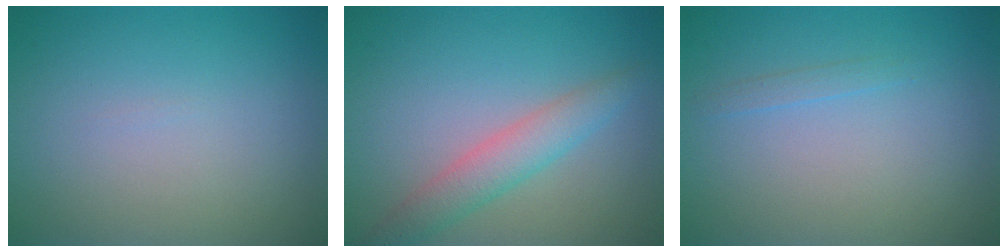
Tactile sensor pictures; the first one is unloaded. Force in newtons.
{"total": 2.4, "press": 2.4, "slide": 0.2}
{"total": 0.7, "press": 0.7, "slide": 0.0}